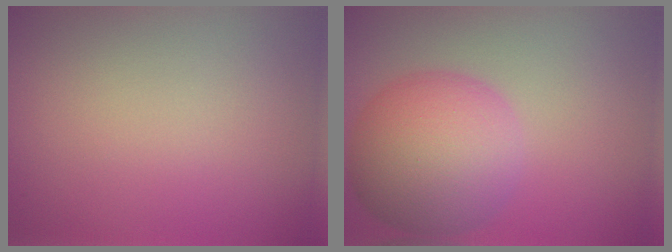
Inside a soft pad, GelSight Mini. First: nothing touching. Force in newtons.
{"total": 8.9, "press": 8.9, "slide": 0.2}